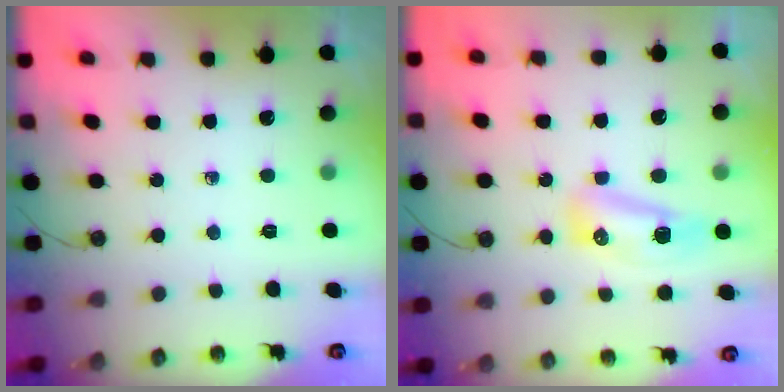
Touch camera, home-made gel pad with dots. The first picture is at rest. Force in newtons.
{"total": 8.6, "press": 8.4, "slide": 1.9}